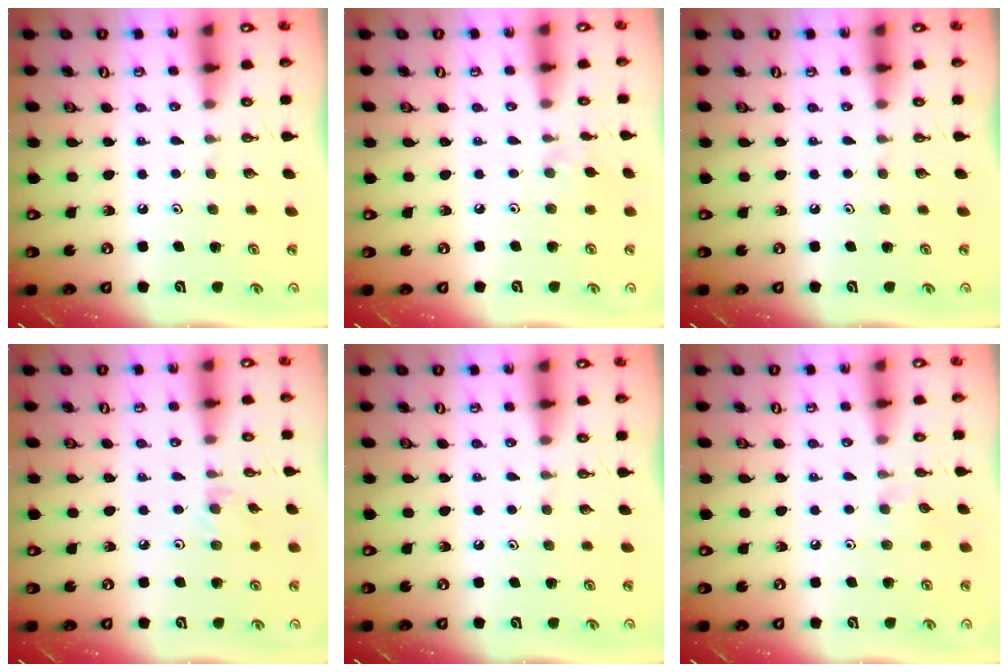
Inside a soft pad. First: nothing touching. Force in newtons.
{"total": 1.8, "press": 1.7, "slide": 0.4}
{"total": 0.0}
{"total": 2.3, "press": 2.3, "slide": 0.4}
{"total": 0.0}
{"total": 3.5, "press": 3.4, "slide": 0.5}